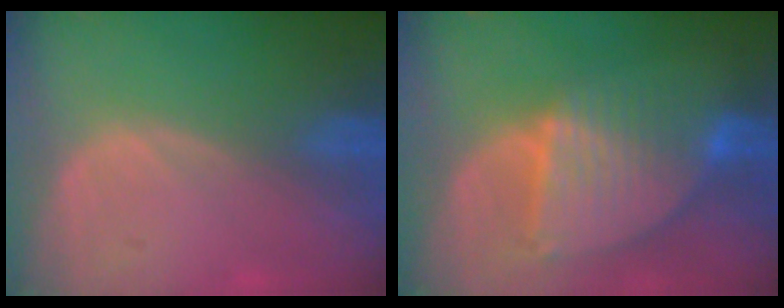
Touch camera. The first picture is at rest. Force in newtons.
{"total": 8.5, "press": 7.5, "slide": 4.0}